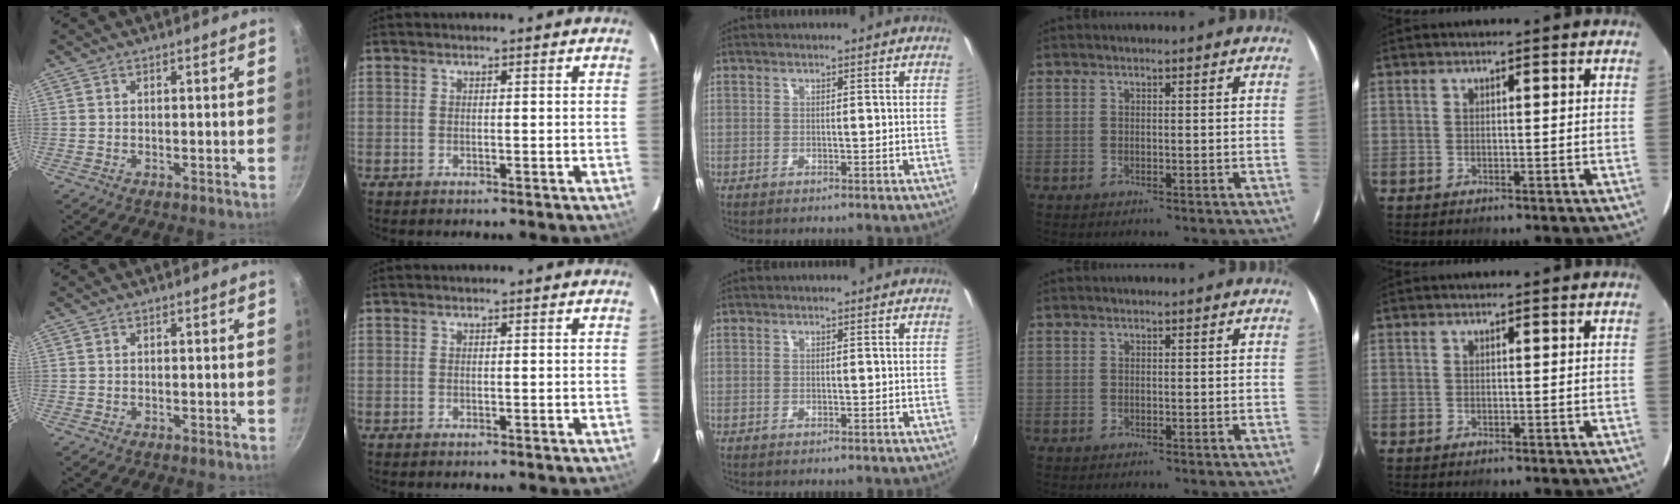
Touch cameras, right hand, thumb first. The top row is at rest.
{}